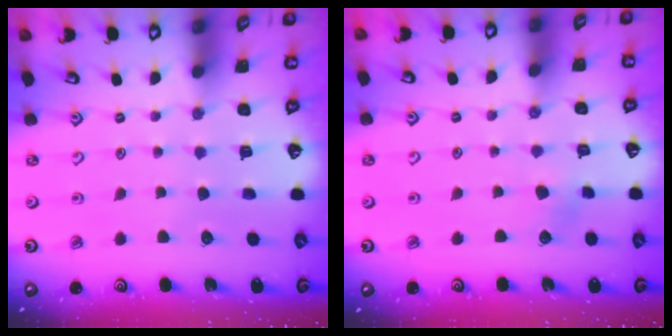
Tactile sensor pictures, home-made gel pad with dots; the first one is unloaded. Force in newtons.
{"total": 2.8, "press": 2.8, "slide": 0.6}